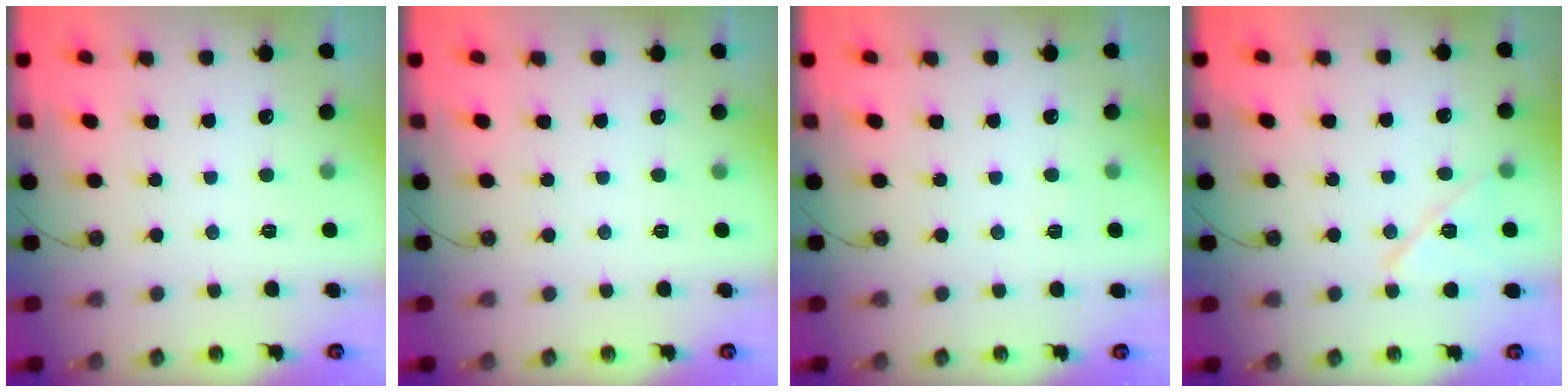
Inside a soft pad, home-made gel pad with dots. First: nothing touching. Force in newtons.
{"total": 0.0}
{"total": 2.6, "press": 1.3, "slide": 2.2}
{"total": 10.8, "press": 9.7, "slide": 4.8}